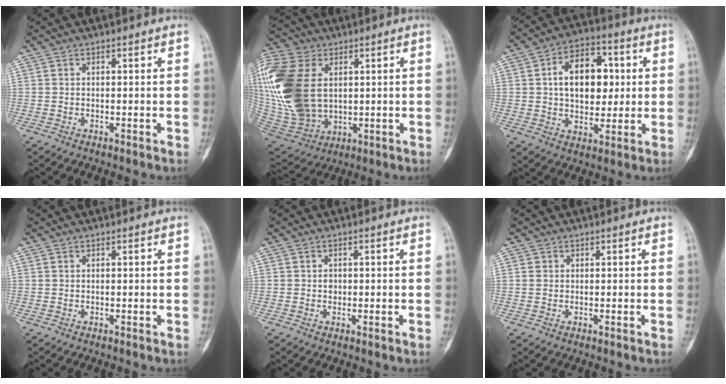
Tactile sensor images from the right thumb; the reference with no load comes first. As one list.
[{"total": 27.0, "force": [4.6, 18.1, 19.6], "torque": [-0.462, 0.000, 0.100]}, {"total": 14.5, "force": [2.3, 9.4, 10.8], "torque": [-0.131, 0.009, 0.034]}, {"total": 0.0}, {"total": 1.1, "force": [-0.1, 0.9, 0.6], "torque": [-0.004, 0.003, -0.003]}, {"total": 0.7, "force": [0.0, 0.7, 0.3], "torque": [-0.003, 0.002, 0.000]}]